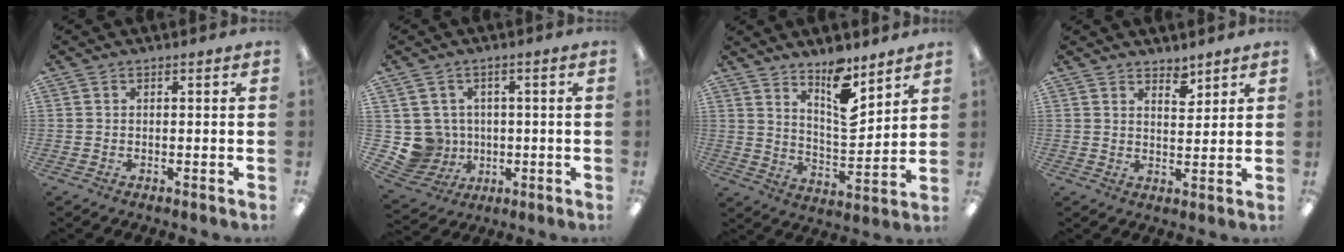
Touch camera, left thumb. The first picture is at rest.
{"total": 7.0, "force": [0.4, 6.9, 0.7], "torque": [-0.052, -0.001, 0.018]}
{"total": 11.8, "force": [9.1, 3.8, 6.6], "torque": [-0.096, -0.064, 0.156]}
{"total": 3.8, "force": [3.4, 1.3, 0.8], "torque": [0.001, -0.026, 0.060]}